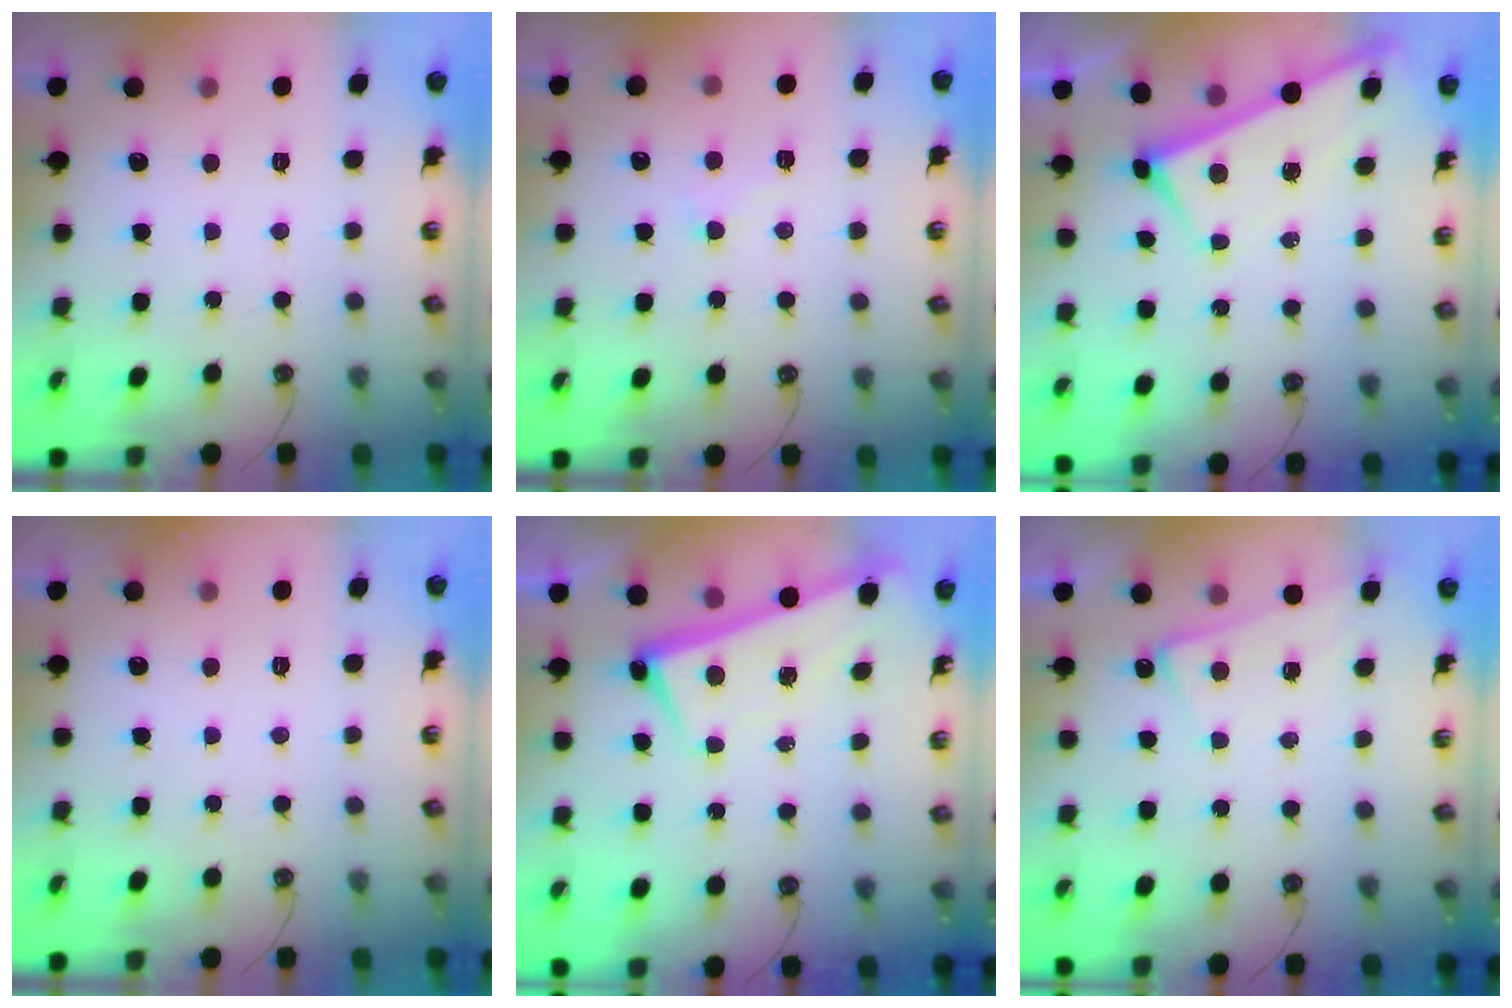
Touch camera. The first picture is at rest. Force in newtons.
{"total": 0.9, "press": 0.7, "slide": 0.5}
{"total": 1.9, "press": 1.9, "slide": 0.2}
{"total": 0.0}
{"total": 2.6, "press": 2.5, "slide": 0.7}
{"total": 1.0, "press": 0.9, "slide": 0.3}